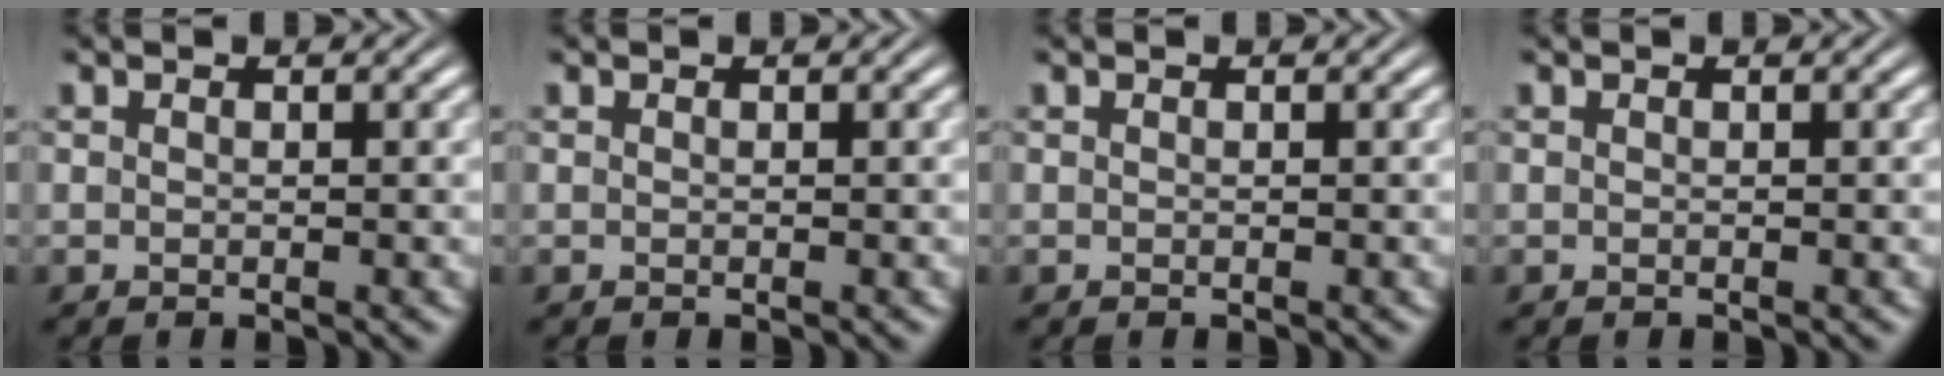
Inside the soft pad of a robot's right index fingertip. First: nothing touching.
{"total": 0.0}
{"total": 0.0}
{"total": 0.0}